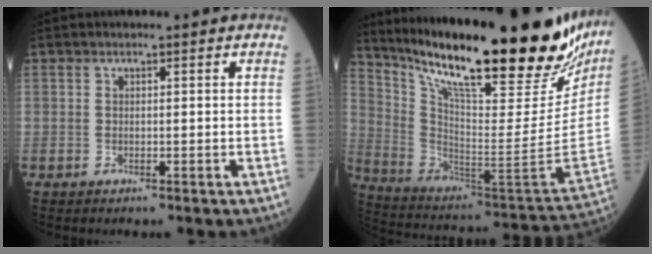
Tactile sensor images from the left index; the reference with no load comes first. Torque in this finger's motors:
{"motor_torque": [0.55, -0.65, 0.97, 0.21]}